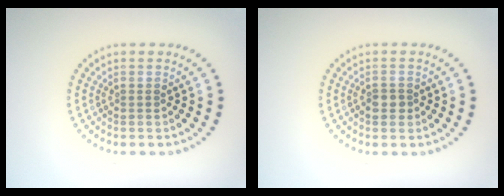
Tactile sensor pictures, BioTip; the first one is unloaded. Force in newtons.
{"total": 1.4, "press": 1.3, "slide": 0.5}